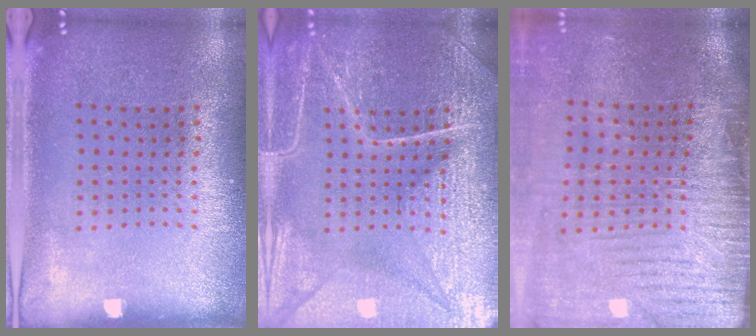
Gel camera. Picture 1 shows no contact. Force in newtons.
{"total": 7.0, "press": 7.0, "slide": 0.8}
{"total": 4.4, "press": 3.8, "slide": 2.2}